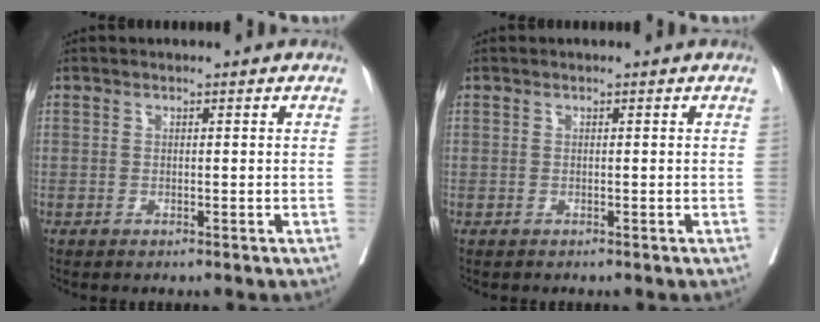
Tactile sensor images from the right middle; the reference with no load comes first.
{"total": 0.0}